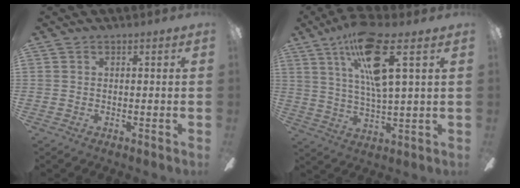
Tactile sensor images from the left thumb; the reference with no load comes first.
{"total": 16.5, "force": [8.0, 4.2, 13.8], "torque": [-0.247, -0.019, 0.126]}